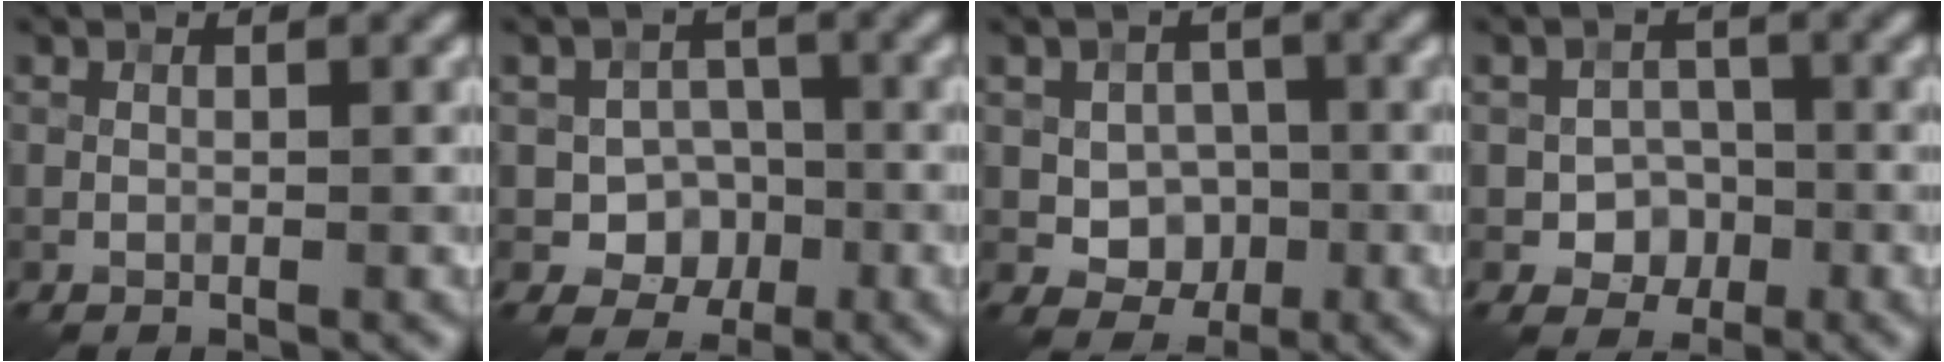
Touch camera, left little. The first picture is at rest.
{"total": 4.3, "force": [-1.1, 3.6, 2.0], "torque": [-0.006, 0.001, -0.030]}
{"total": 4.1, "force": [-0.6, 3.3, 2.2], "torque": [-0.024, -0.001, -0.013]}
{"total": 3.4, "force": [-1.1, 2.8, 1.5], "torque": [-0.010, 0.001, -0.021]}